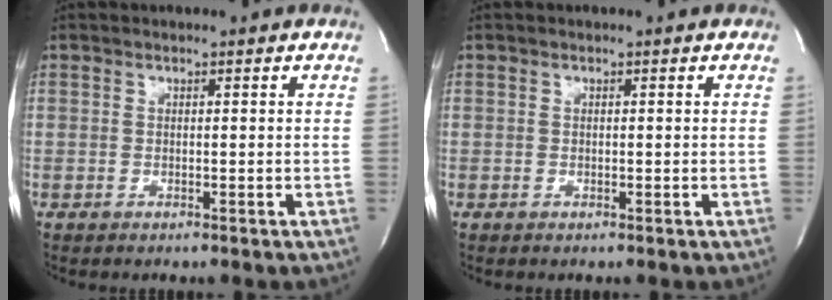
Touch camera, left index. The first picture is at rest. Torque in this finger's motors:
{"motor_torque": [-0.61, 0.47, -0.04, -0.01]}